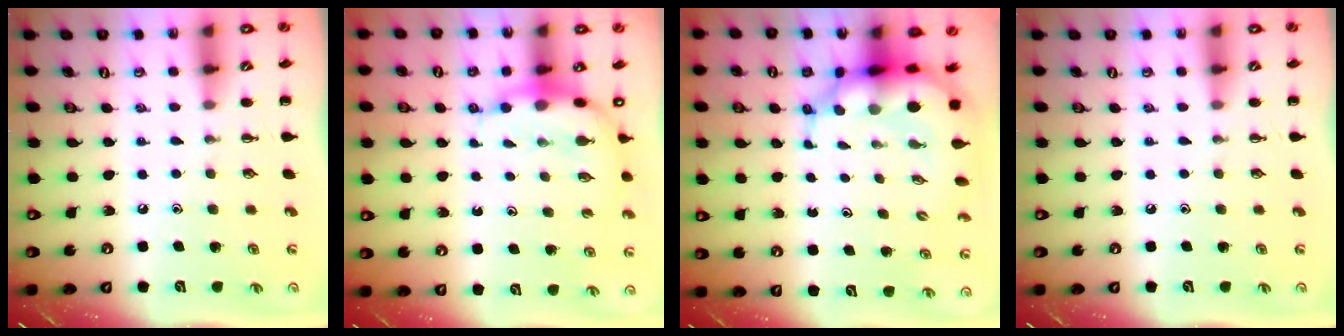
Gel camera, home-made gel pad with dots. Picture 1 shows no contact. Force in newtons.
{"total": 6.9, "press": 6.7, "slide": 1.8}
{"total": 8.4, "press": 8.0, "slide": 2.6}
{"total": 0.0}